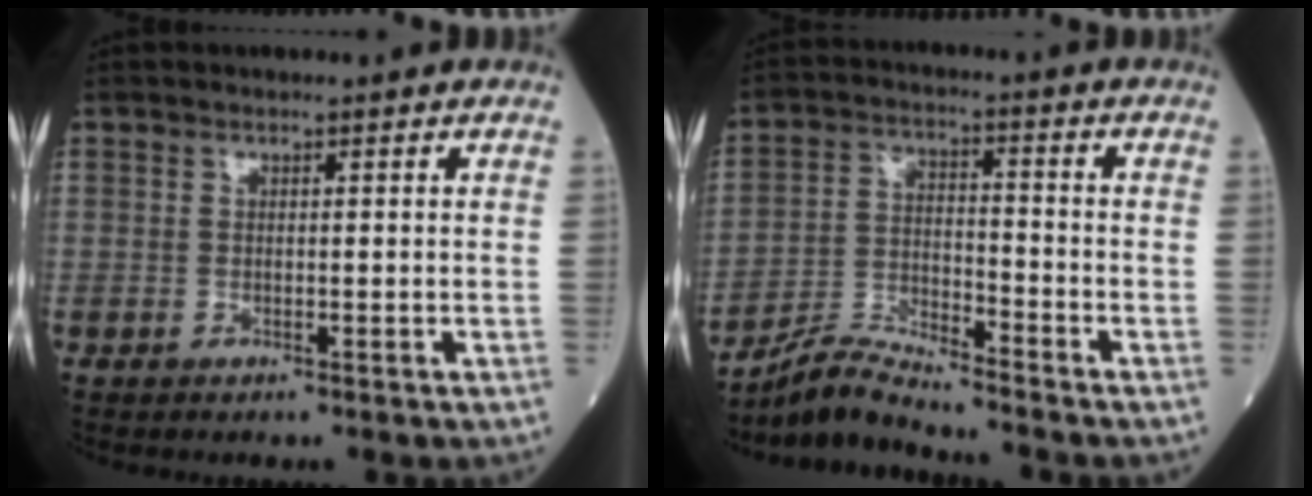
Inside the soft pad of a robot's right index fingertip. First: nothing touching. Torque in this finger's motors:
{"motor_torque": [0.44, -0.41, 0.13, 0.00]}